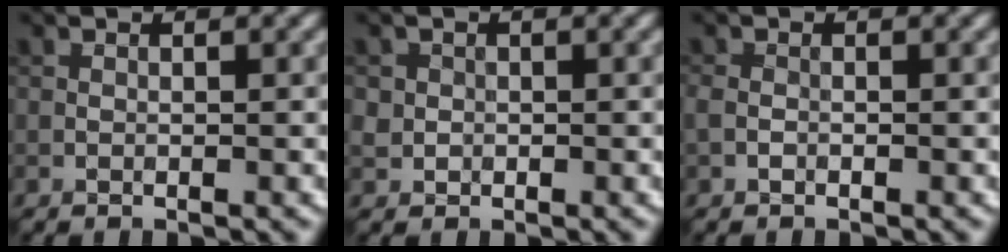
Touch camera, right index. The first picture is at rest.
{"total": 1.1, "force": [0.0, 1.1, 0.1], "torque": [0.010, -0.003, 0.000]}
{"total": 1.0, "force": [-0.4, 0.7, 0.6], "torque": [-0.011, 0.001, -0.011]}